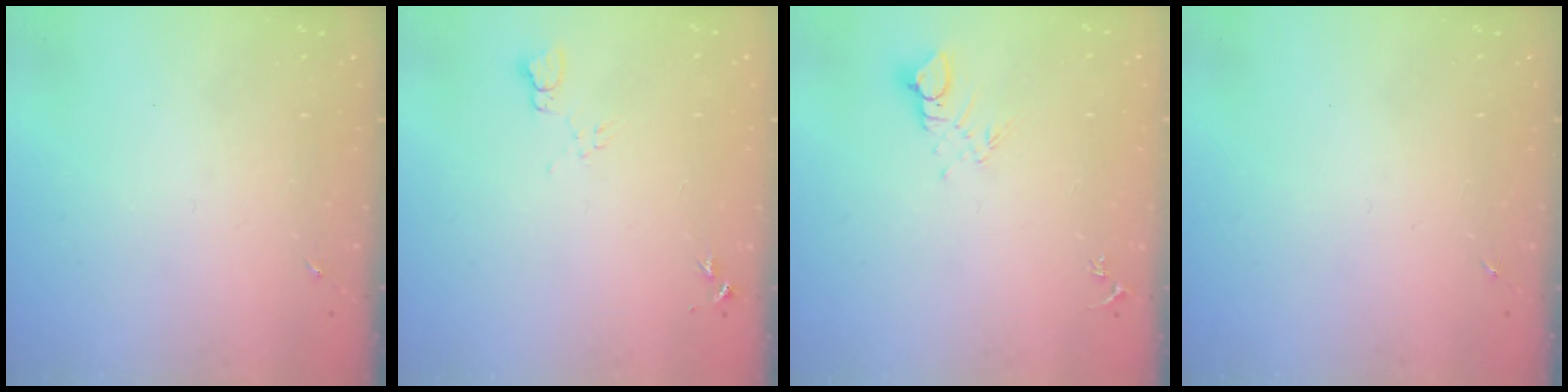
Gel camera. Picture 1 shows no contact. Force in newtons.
{"total": 5.9, "press": 5.8, "slide": 0.6}
{"total": 6.7, "press": 6.7, "slide": 0.4}
{"total": 0.0}